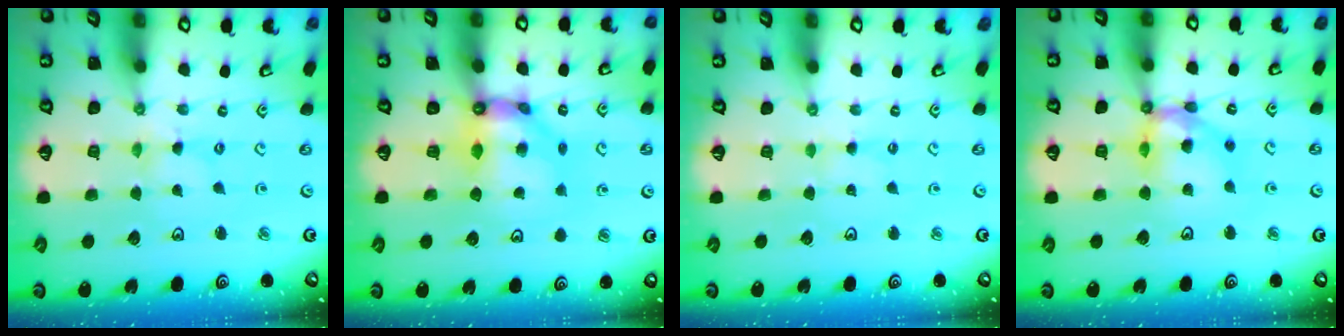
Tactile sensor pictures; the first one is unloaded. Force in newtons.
{"total": 9.3, "press": 9.3, "slide": 1.1}
{"total": 1.5, "press": 1.5, "slide": 0.3}
{"total": 13.3, "press": 13.2, "slide": 1.6}